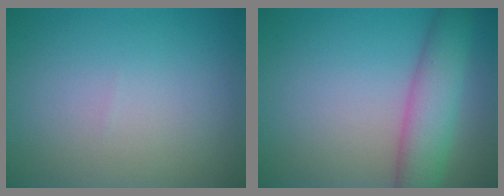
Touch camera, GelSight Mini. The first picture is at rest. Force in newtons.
{"total": 5.4, "press": 5.4, "slide": 0.1}